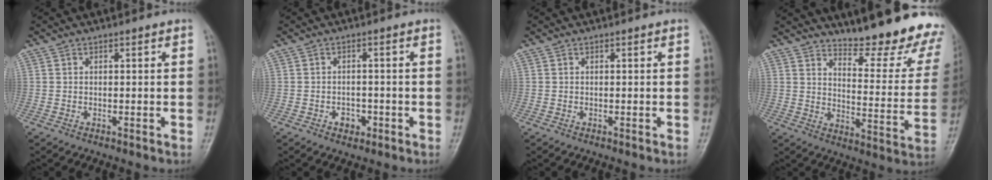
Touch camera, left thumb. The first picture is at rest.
{"total": 2.8, "force": [-1.2, 2.1, 1.3], "torque": [-0.005, 0.009, -0.015]}
{"total": 0.0}
{"total": 20.7, "force": [17.3, 4.7, 10.4], "torque": [-0.105, -0.143, 0.219]}